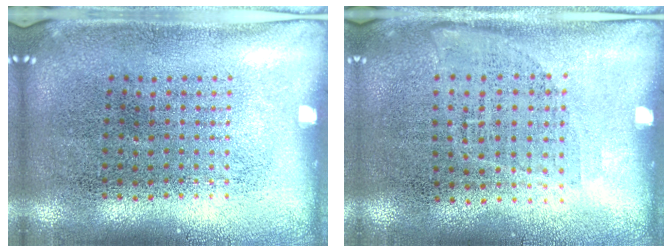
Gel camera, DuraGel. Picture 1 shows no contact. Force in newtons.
{"total": 1.0, "press": 0.8, "slide": 0.6}